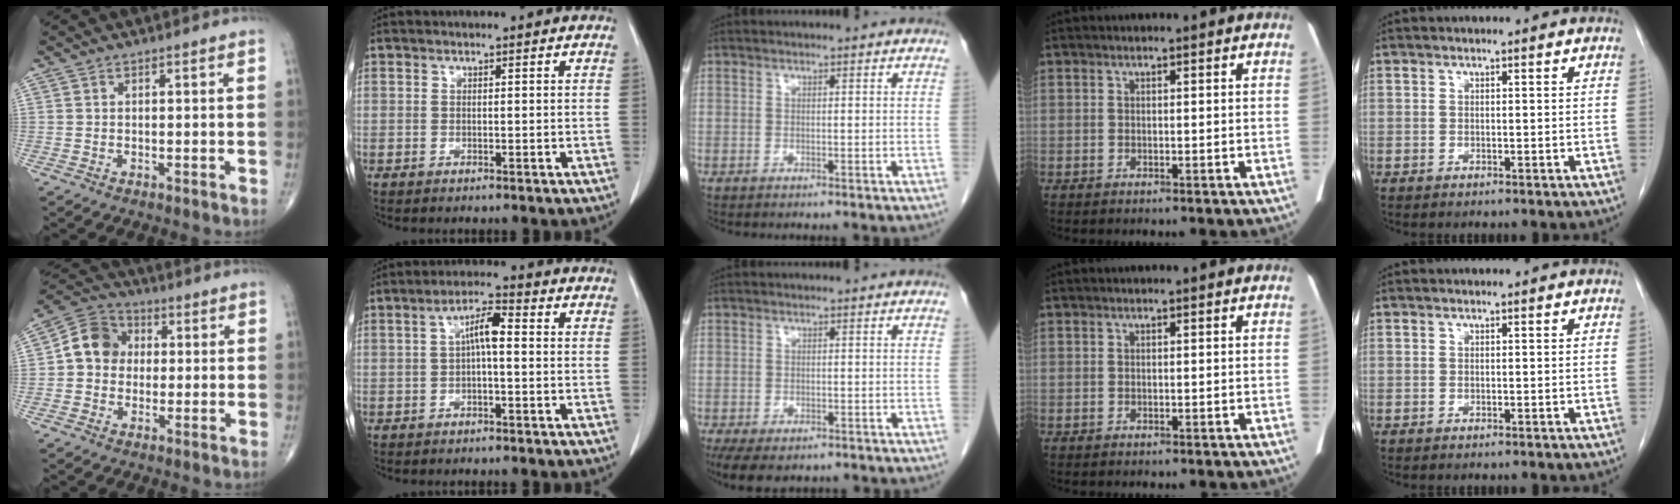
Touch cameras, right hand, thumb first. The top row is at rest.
{"thumb": {"total": 8.7, "force": [0.5, 7.6, 4.3], "torque": [-0.056, 0.023, -0.006]}, "index": {"total": 4.7, "force": [0.2, 1.0, 4.6], "torque": [-0.081, 0.017, 0.001]}, "middle": {"total": 6.9, "force": [-4.6, 3.5, 3.7], "torque": [-0.069, -0.012, -0.069]}}